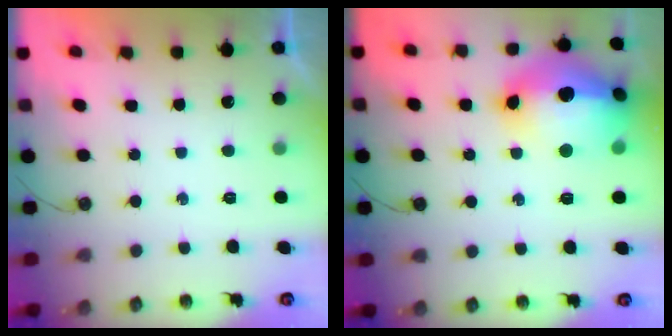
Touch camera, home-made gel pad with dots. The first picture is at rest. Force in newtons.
{"total": 22.3, "press": 22.2, "slide": 2.3}